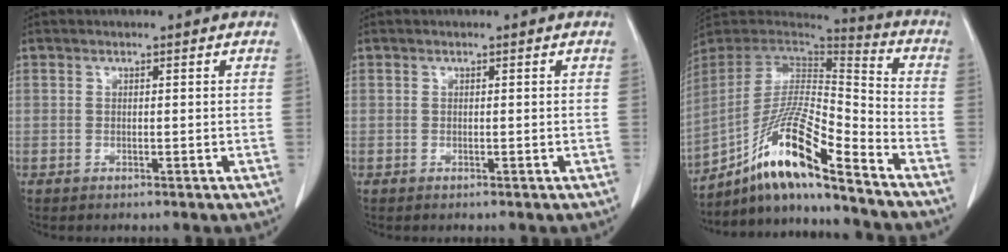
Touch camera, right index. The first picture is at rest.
{"total": 0.0}
{"total": 16.5, "force": [-11.9, 0.6, 11.4], "torque": [-0.218, 0.005, -0.218]}